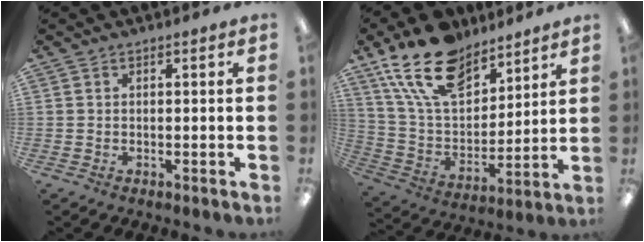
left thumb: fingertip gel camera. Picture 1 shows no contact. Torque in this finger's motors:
{"motor_torque": [0.81, 0.15, 1.37, -1.40, 0.42]}